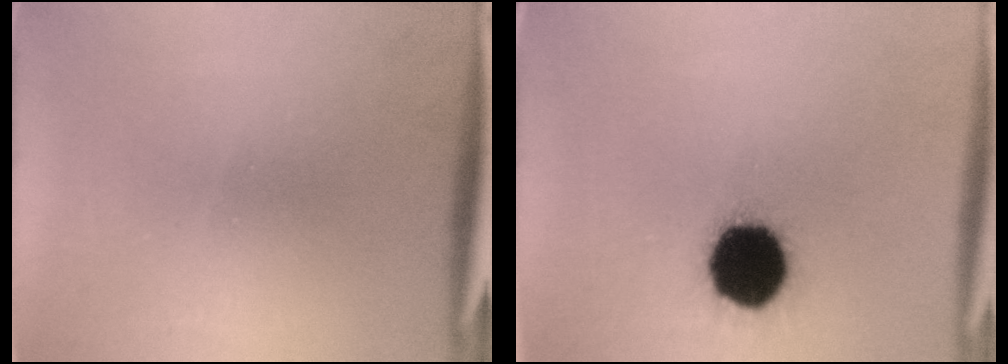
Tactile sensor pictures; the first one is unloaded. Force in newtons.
{"total": 18.4}